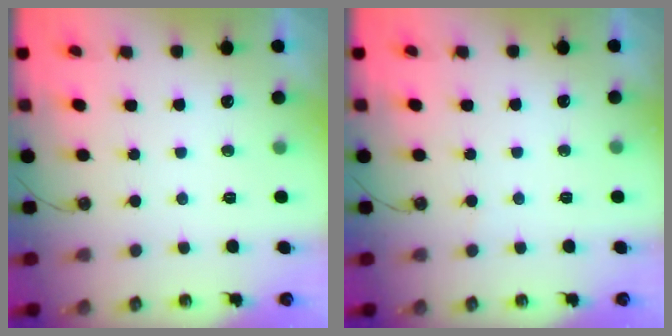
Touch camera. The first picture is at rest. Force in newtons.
{"total": 3.5, "press": 3.4, "slide": 0.3}